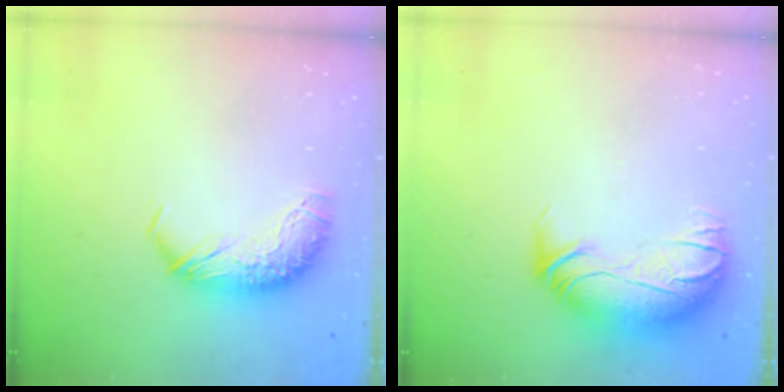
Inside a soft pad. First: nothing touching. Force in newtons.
{"total": 2.7, "press": 0.5, "slide": 2.7}